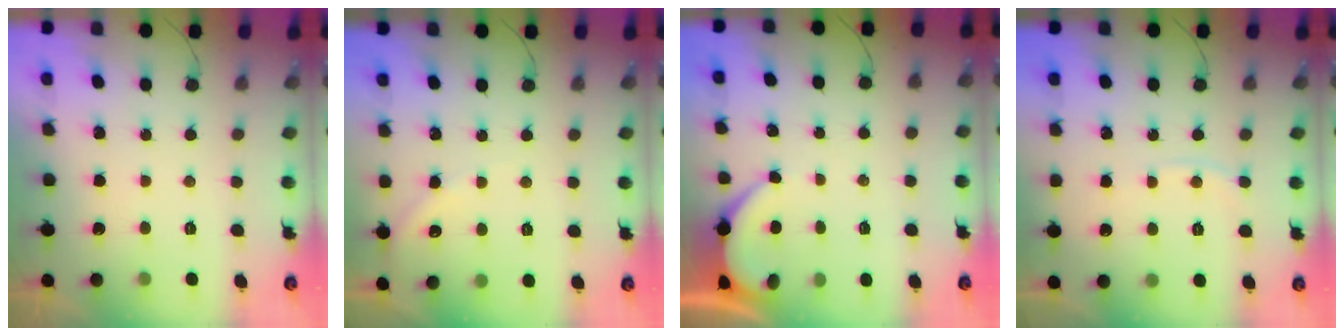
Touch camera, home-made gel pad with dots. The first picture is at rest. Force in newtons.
{"total": 2.2, "press": 2.2, "slide": 0.4}
{"total": 2.2, "press": 2.2, "slide": 0.2}
{"total": 4.6, "press": 4.5, "slide": 0.5}